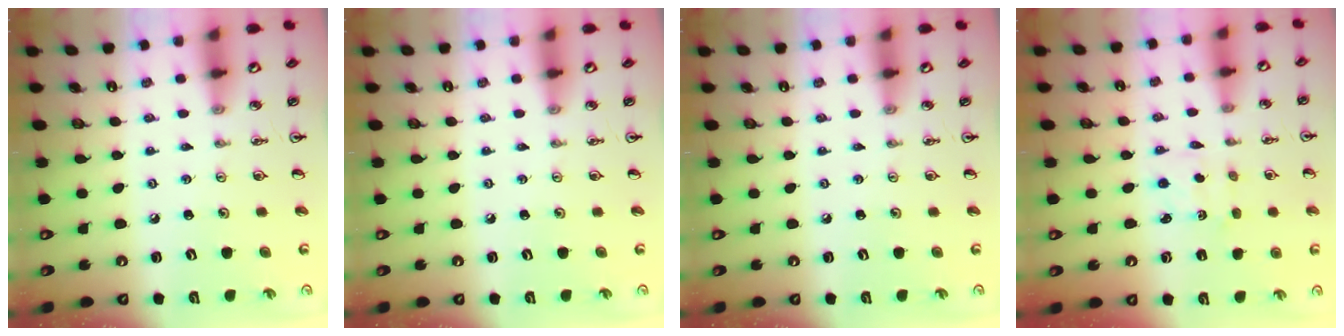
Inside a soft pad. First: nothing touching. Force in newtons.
{"total": 0.0}
{"total": 0.0}
{"total": 1.5, "press": 1.3, "slide": 0.7}